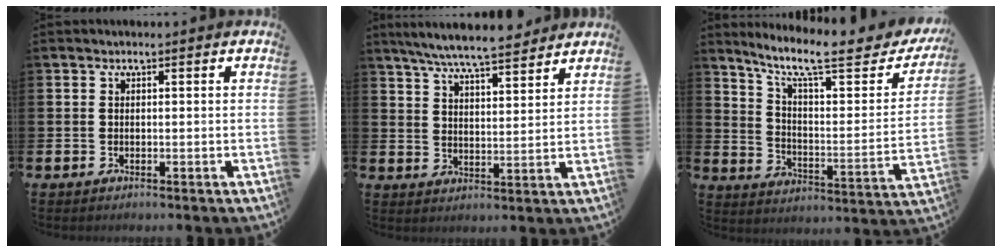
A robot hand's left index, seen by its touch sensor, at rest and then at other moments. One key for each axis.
{"total": 7.2, "fx": 6.8, "fy": 0.6, "fz": 2.4, "tx": -0.063, "ty": -0.036, "tz": 0.120}
{"total": 10.2, "fx": 7.8, "fy": 2.2, "fz": 6.2, "tx": -0.128, "ty": -0.055, "tz": 0.119}